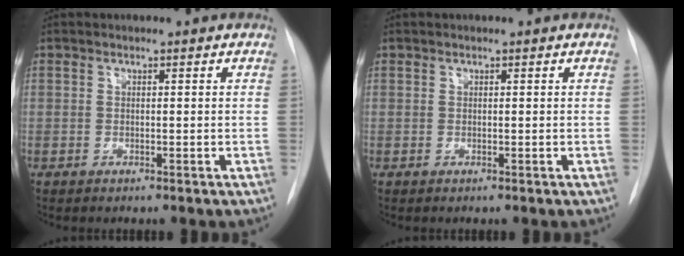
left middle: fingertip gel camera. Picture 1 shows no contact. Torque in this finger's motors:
{"motor_torque": [0.12, -0.15, -0.01, 0.00]}